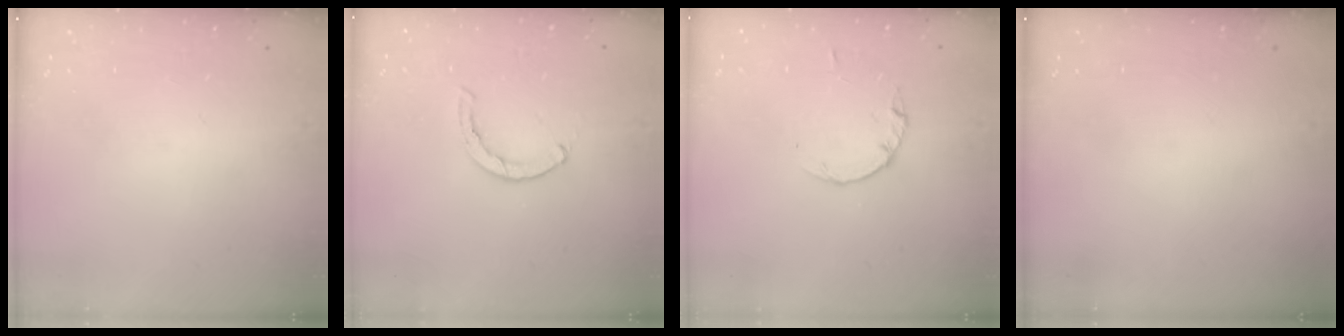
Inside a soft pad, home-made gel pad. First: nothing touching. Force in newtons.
{"total": 0.7, "press": 0.6, "slide": 0.2}
{"total": 2.8, "press": 2.8, "slide": 0.4}
{"total": 0.0}